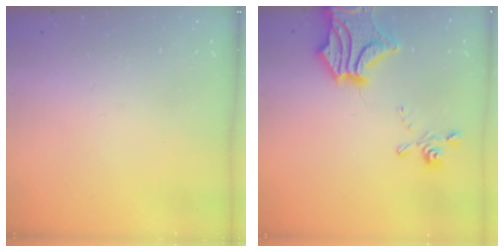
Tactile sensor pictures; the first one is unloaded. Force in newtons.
{"total": 5.9, "press": 5.2, "slide": 2.7}